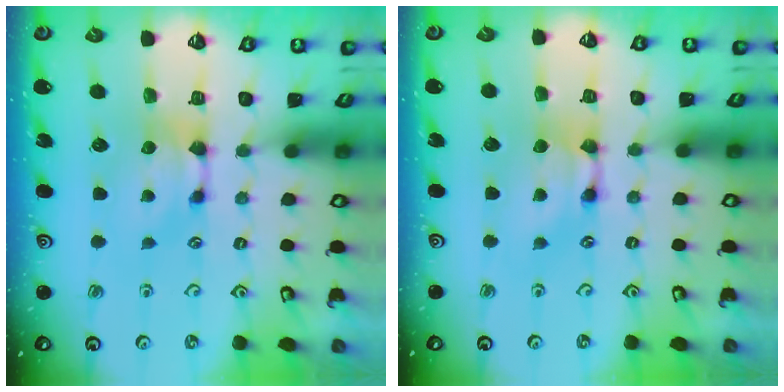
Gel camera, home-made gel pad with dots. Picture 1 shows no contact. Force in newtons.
{"total": 1.8, "press": 1.8, "slide": 0.2}